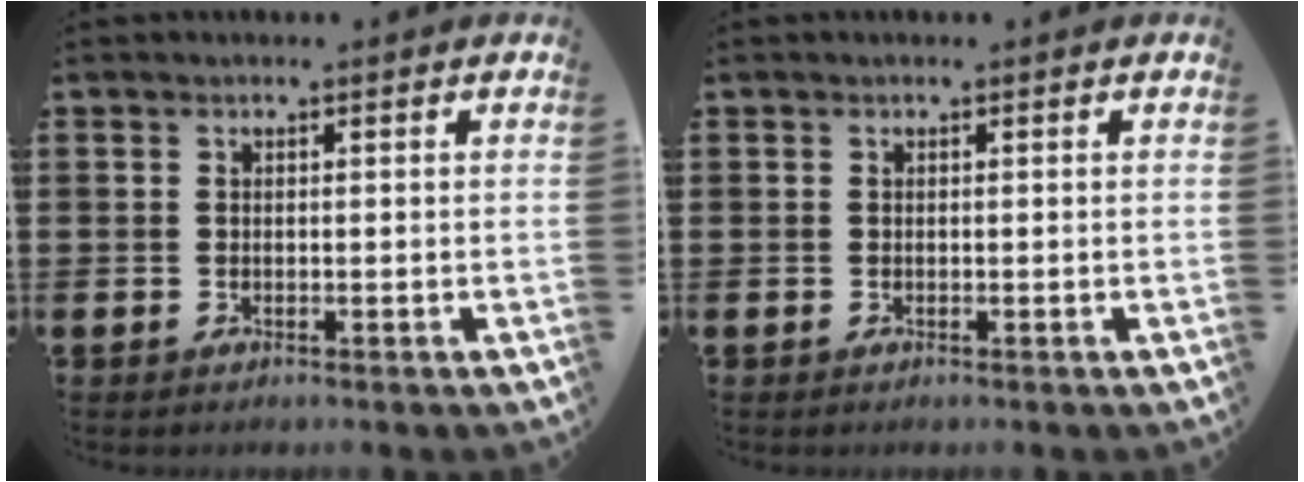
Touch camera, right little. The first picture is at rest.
{"total": 0.0}